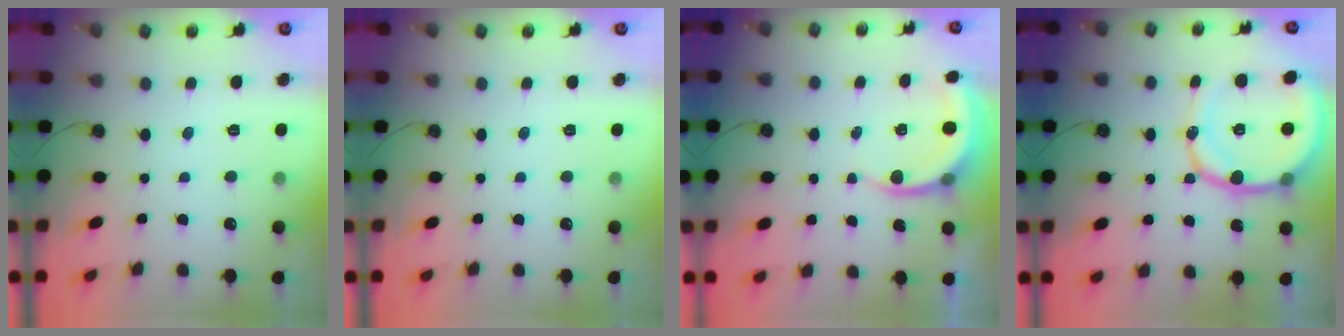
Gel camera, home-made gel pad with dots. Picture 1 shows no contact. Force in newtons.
{"total": 0.0}
{"total": 6.2, "press": 6.2, "slide": 0.4}
{"total": 15.7, "press": 15.5, "slide": 2.8}